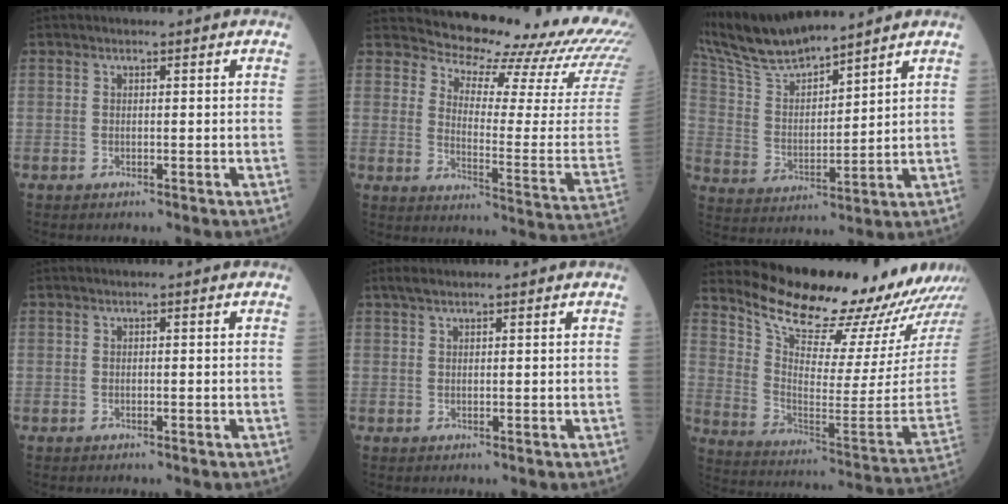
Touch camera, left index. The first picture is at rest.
{"total": 21.0, "force": [20.4, 1.8, 4.9], "torque": [-0.079, -0.136, 0.227]}
{"total": 12.9, "force": [11.9, 1.0, 4.9], "torque": [-0.113, 0.013, 0.236]}
{"total": 0.0}
{"total": 1.9, "force": [1.5, 0.4, 1.1], "torque": [-0.021, 0.017, 0.028]}
{"total": 22.8, "force": [21.2, 1.2, 8.3], "torque": [-0.151, -0.110, 0.303]}